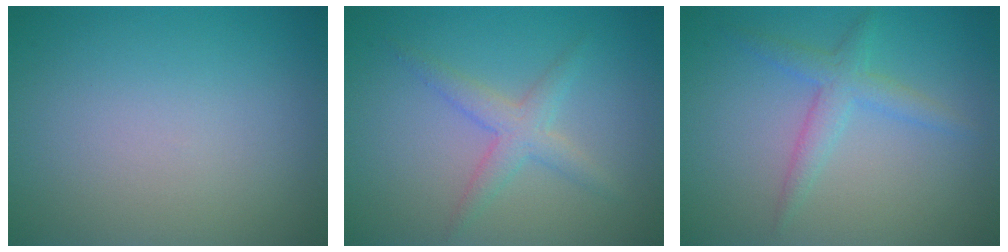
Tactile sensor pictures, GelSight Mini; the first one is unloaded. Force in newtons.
{"total": 2.5, "press": 2.5, "slide": 0.1}
{"total": 2.4, "press": 2.4, "slide": 0.1}